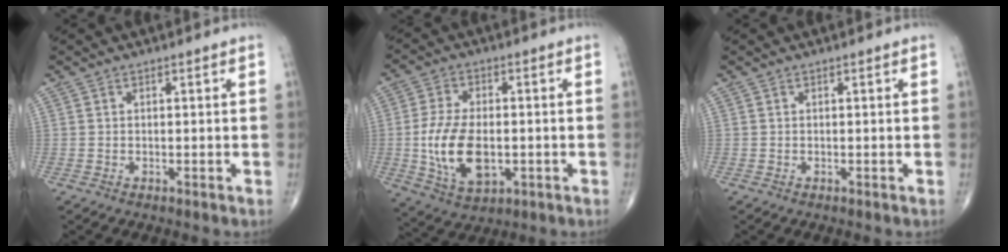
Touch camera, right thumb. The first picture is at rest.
{"total": 12.8, "force": [-1.8, 7.3, 10.4], "torque": [-0.197, -0.003, -0.024]}
{"total": 0.0}